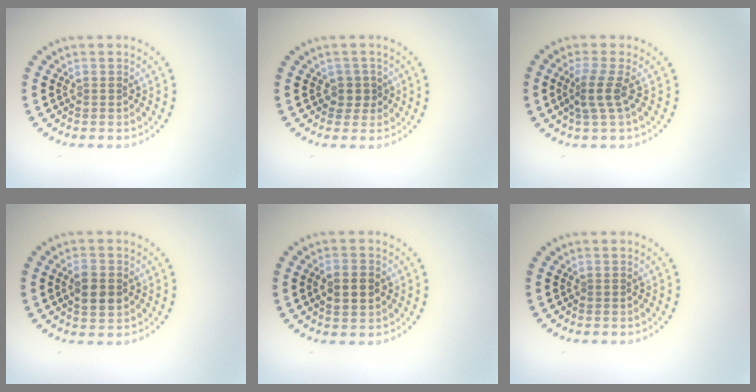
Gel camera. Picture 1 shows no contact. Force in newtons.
{"total": 1.5, "press": 1.0, "slide": 1.1}
{"total": 2.4, "press": 1.7, "slide": 1.8}
{"total": 3.1, "press": 3.1, "slide": 0.2}
{"total": 2.8, "press": 2.8, "slide": 0.1}
{"total": 0.0}